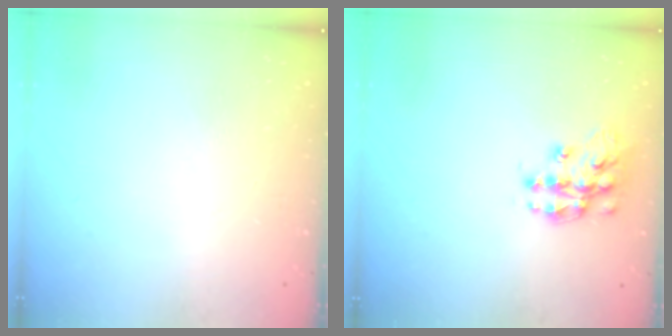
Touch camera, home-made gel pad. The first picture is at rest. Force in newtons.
{"total": 13.3, "press": 13.3, "slide": 0.9}